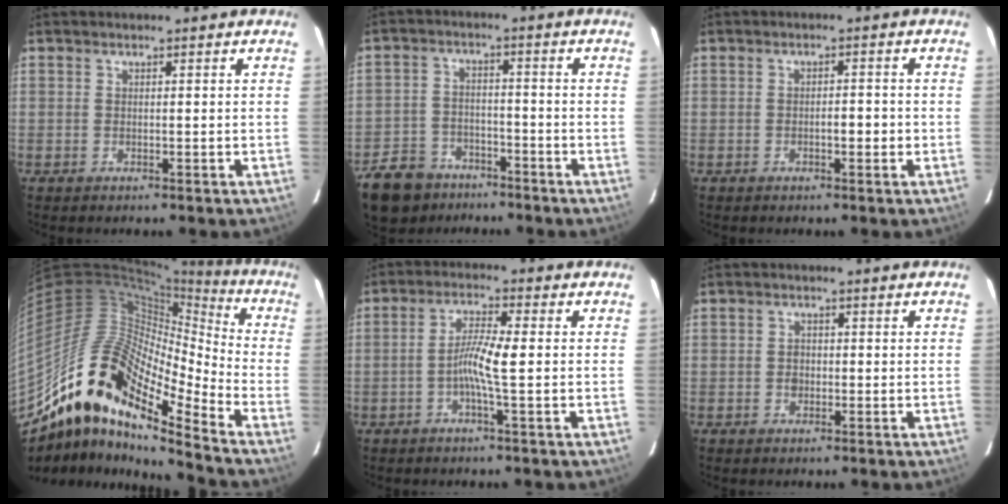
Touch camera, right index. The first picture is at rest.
{"total": 9.1, "force": [-6.7, 5.9, 2.1], "torque": [-0.055, 0.002, -0.110]}
{"total": 2.3, "force": [-0.6, 0.8, 2.0], "torque": [-0.030, 0.004, -0.009]}
{"total": 20.9, "force": [-14.5, 4.6, 14.3], "torque": [-0.278, 0.019, -0.261]}
{"total": 5.5, "force": [-0.9, -0.1, 5.4], "torque": [-0.107, 0.004, -0.020]}
{"total": 1.5, "force": [-0.3, 1.2, 0.8], "torque": [-0.015, 0.003, -0.002]}